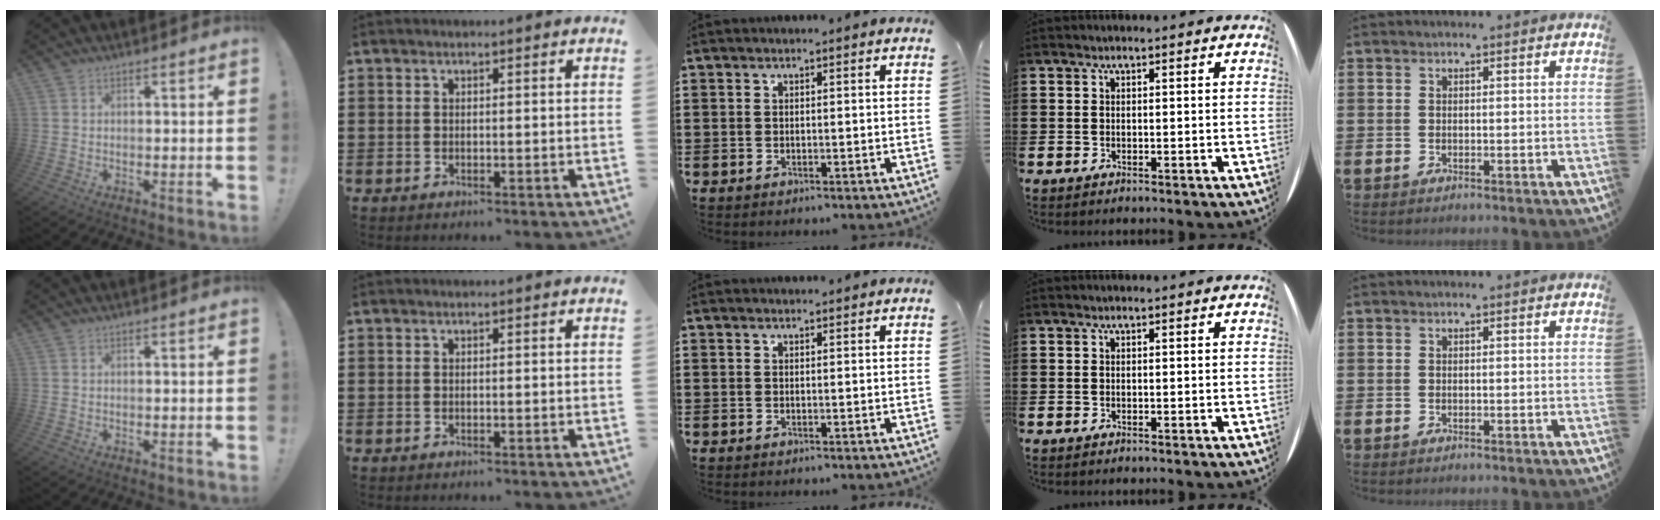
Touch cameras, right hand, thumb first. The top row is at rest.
{"middle": {"total": 0.8, "force": [0.7, 0.2, 0.0], "torque": [0.005, -0.002, 0.012]}}